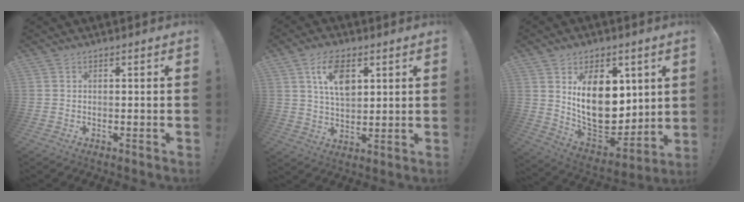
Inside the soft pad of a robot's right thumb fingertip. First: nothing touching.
{"total": 11.1, "force": [4.6, 6.4, 7.8], "torque": [-0.130, 0.001, 0.084]}
{"total": 20.1, "force": [5.1, 13.2, 14.2], "torque": [-0.222, -0.051, 0.100]}